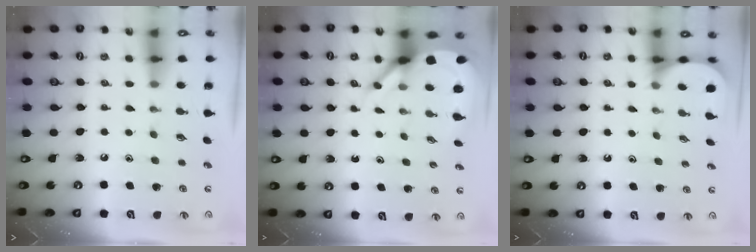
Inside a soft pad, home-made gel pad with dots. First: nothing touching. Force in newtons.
{"total": 7.5, "press": 7.4, "slide": 1.0}
{"total": 2.5, "press": 2.5, "slide": 0.3}